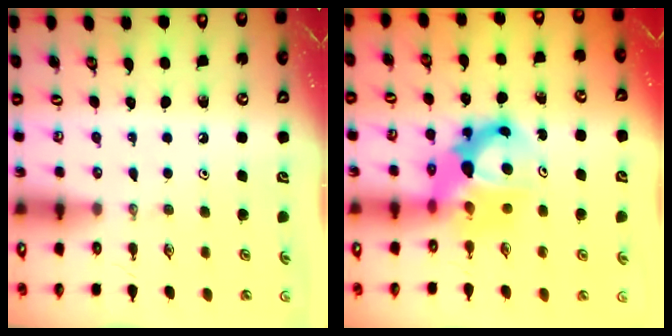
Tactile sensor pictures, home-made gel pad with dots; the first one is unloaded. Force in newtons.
{"total": 9.6, "press": 9.6, "slide": 1.1}